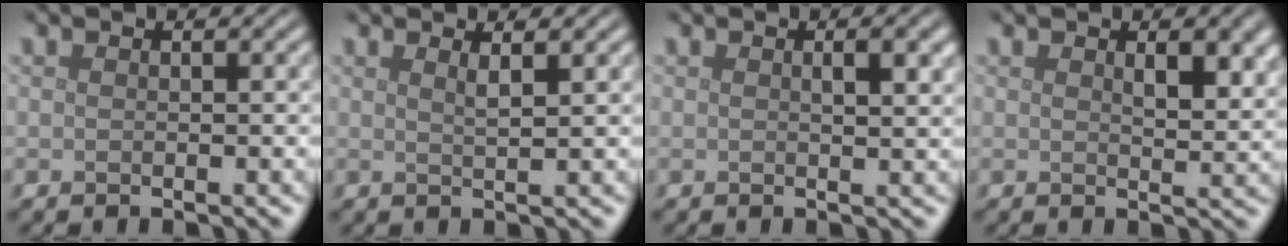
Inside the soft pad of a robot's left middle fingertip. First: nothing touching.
{"total": 1.5, "force": [0.8, 0.4, 1.2], "torque": [-0.010, 0.003, 0.009]}
{"total": 2.1, "force": [0.7, 0.6, 1.9], "torque": [-0.020, 0.002, 0.010]}
{"total": 3.1, "force": [1.3, 1.1, 2.6], "torque": [-0.037, -0.004, 0.025]}